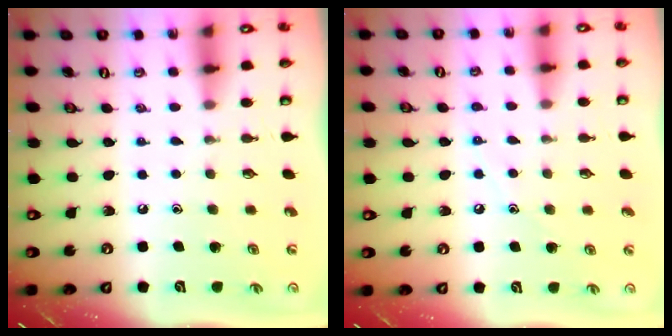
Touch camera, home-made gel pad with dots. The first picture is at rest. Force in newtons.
{"total": 5.9, "press": 5.8, "slide": 0.8}